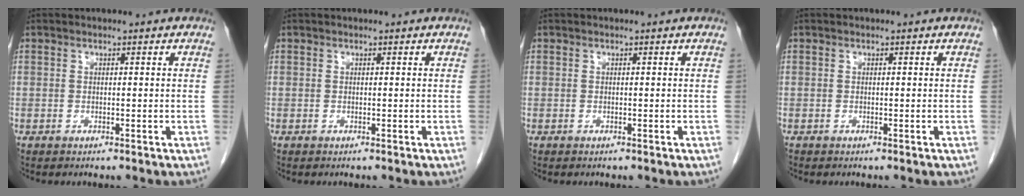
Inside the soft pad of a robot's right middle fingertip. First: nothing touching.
{"total": 0.0}
{"total": 0.0}
{"total": 0.0}